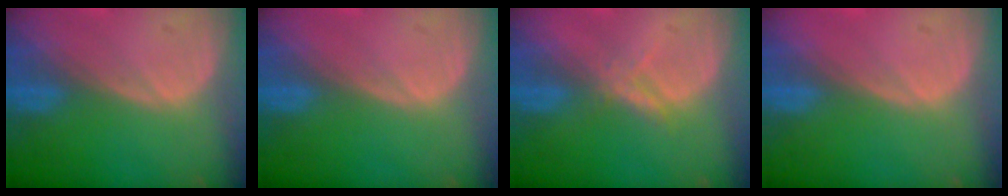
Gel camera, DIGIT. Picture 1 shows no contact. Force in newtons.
{"total": 0.0}
{"total": 2.1, "press": 2.1, "slide": 0.2}
{"total": 0.6, "press": 0.2, "slide": 0.5}